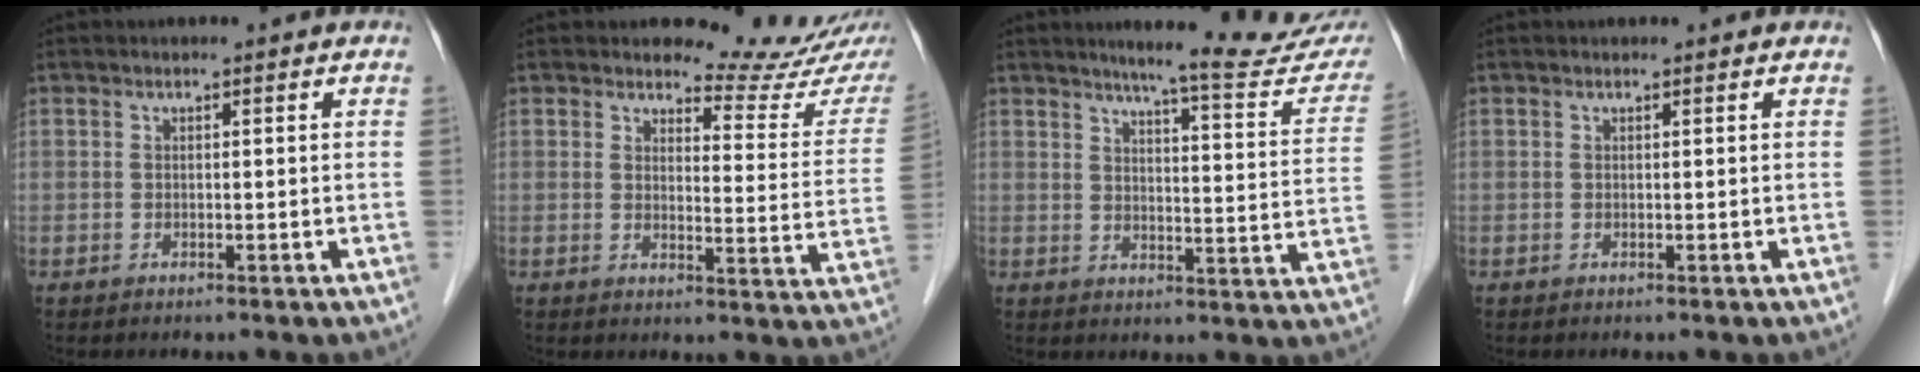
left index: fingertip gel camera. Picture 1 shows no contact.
{"total": 10.3, "force": [10.1, 1.0, 1.9], "torque": [-0.010, -0.068, 0.101]}
{"total": 16.2, "force": [14.5, 0.6, 7.2], "torque": [-0.084, -0.053, 0.165]}
{"total": 0.7, "force": [0.7, 0.2, 0.1], "torque": [-0.008, 0.011, 0.008]}